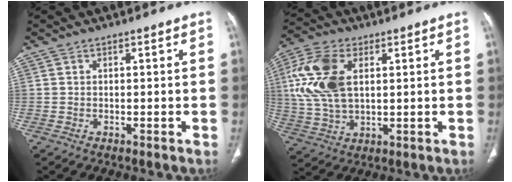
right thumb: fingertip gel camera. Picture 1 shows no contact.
{"total": 14.2, "force": [3.4, 8.2, 11.1], "torque": [-0.242, 0.002, 0.066]}